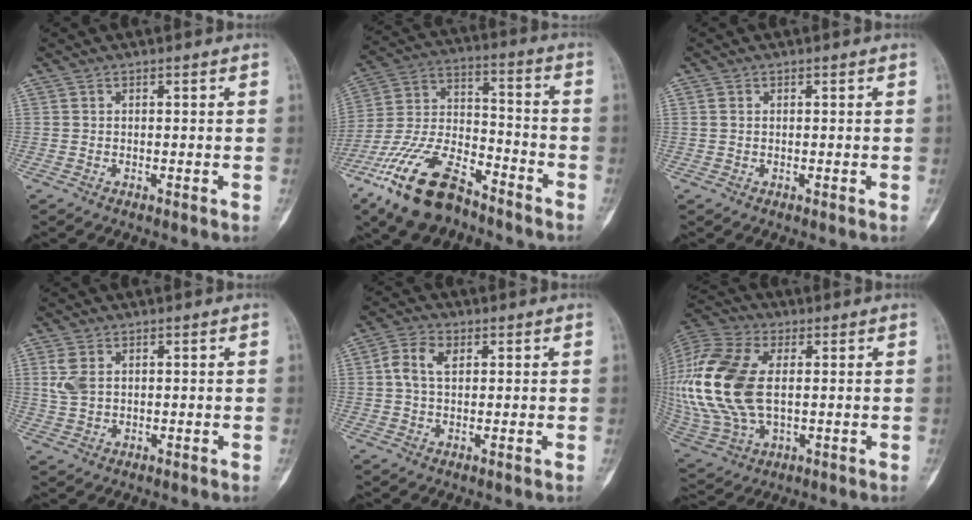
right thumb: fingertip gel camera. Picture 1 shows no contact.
{"total": 18.8, "force": [-12.6, 8.3, 11.3], "torque": [-0.224, 0.066, -0.234]}
{"total": 0.9, "force": [0.1, 0.7, 0.6], "torque": [-0.011, 0.000, 0.002]}
{"total": 4.5, "force": [1.0, 3.0, 3.2], "torque": [-0.075, 0.002, 0.024]}
{"total": 5.2, "force": [1.2, 3.2, 4.0], "torque": [-0.079, 0.012, 0.019]}
{"total": 23.4, "force": [1.7, 13.6, 19.0], "torque": [-0.442, -0.005, 0.035]}